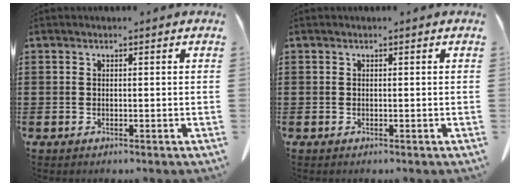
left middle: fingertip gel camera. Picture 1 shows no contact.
{"total": 0.0}